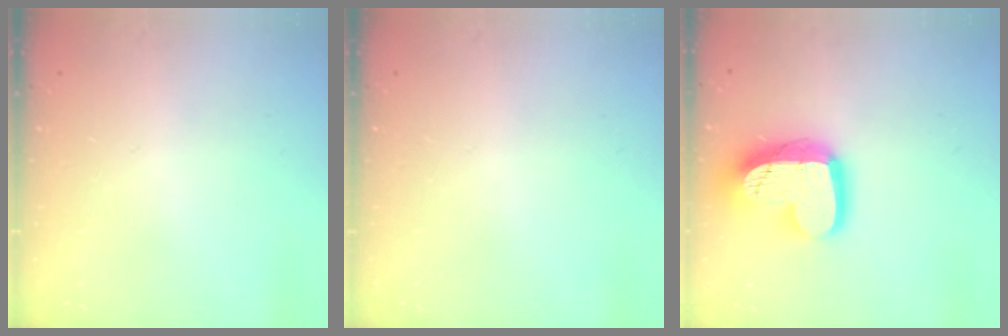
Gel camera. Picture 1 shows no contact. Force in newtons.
{"total": 0.0}
{"total": 19.9, "press": 19.9, "slide": 1.5}